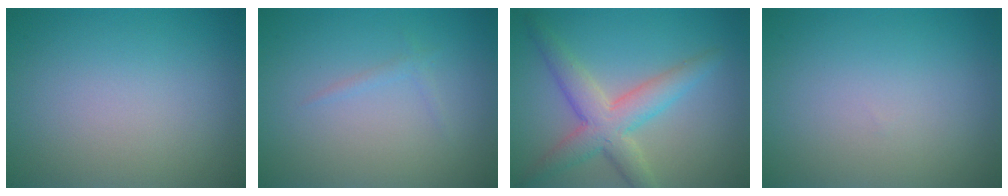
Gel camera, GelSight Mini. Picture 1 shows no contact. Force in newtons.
{"total": 0.8, "press": 0.8, "slide": 0.0}
{"total": 5.0, "press": 5.0, "slide": 0.2}
{"total": 0.0}